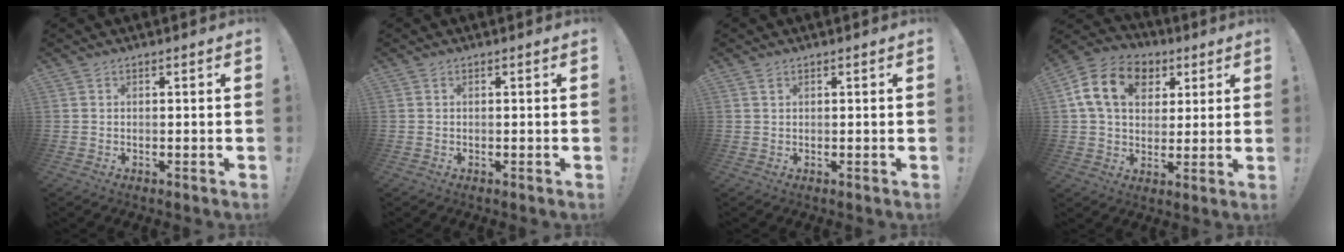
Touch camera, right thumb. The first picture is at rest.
{"total": 0.0}
{"total": 0.9, "force": [0.5, 0.4, 0.6], "torque": [-0.012, 0.000, 0.008]}
{"total": 15.9, "force": [5.4, 11.8, 9.2], "torque": [-0.153, -0.004, 0.103]}